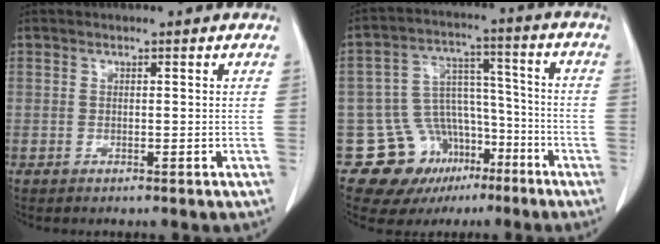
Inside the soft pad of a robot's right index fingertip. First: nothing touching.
{"total": 13.7, "force": [-7.2, 10.9, 4.2], "torque": [-0.067, 0.067, -0.095]}